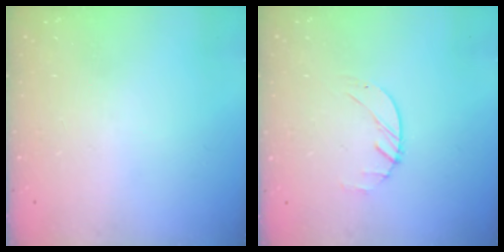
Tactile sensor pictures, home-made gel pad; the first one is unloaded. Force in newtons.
{"total": 1.2, "press": 1.2, "slide": 0.2}